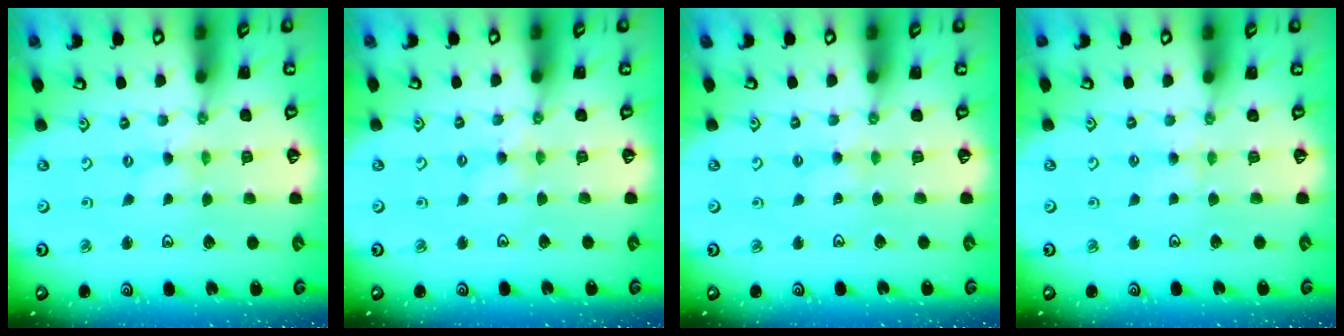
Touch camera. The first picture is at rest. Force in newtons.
{"total": 2.4, "press": 2.4, "slide": 0.4}
{"total": 2.5, "press": 2.5, "slide": 0.2}
{"total": 2.6, "press": 2.6, "slide": 0.5}